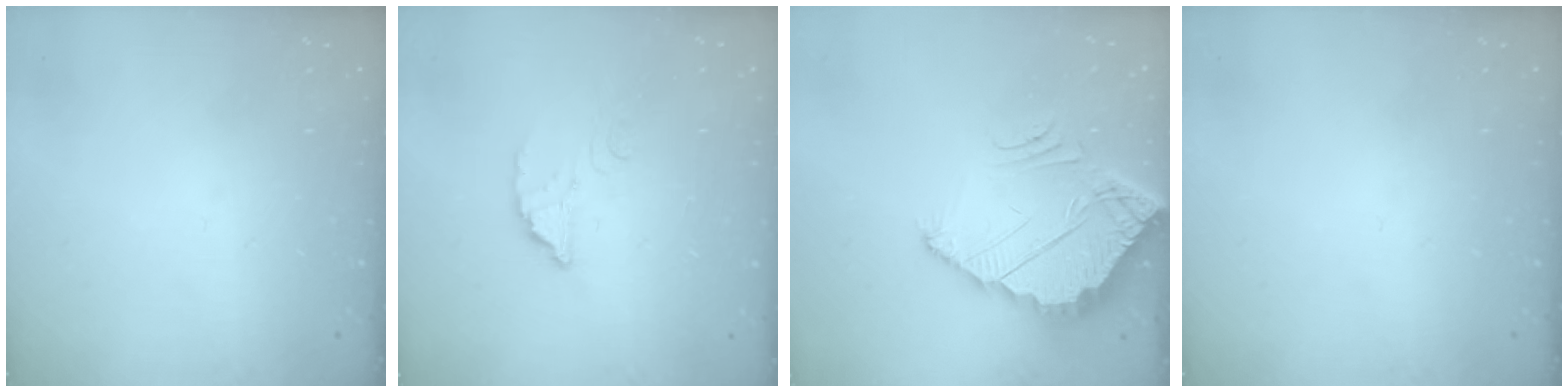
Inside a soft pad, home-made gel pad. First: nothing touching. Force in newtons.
{"total": 3.0, "press": 3.0, "slide": 0.2}
{"total": 5.3, "press": 5.3, "slide": 0.2}
{"total": 0.0}